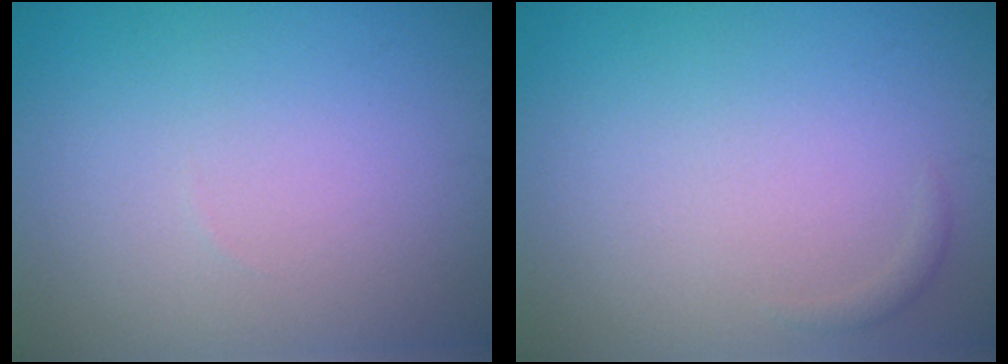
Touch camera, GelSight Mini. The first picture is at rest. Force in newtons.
{"total": 0.6, "press": 0.6, "slide": 0.0}